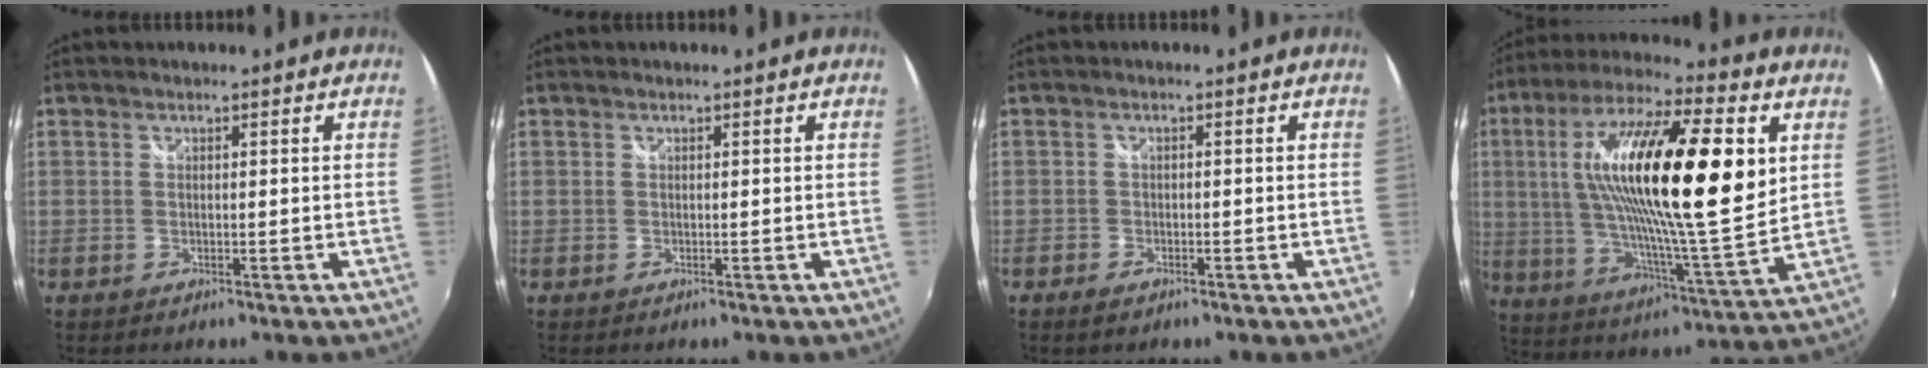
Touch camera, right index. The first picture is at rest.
{"total": 0.0}
{"total": 2.0, "force": [-1.4, 1.1, 0.8], "torque": [-0.022, -0.003, -0.027]}
{"total": 26.3, "force": [6.5, 6.0, 24.8], "torque": [-0.440, 0.013, 0.105]}